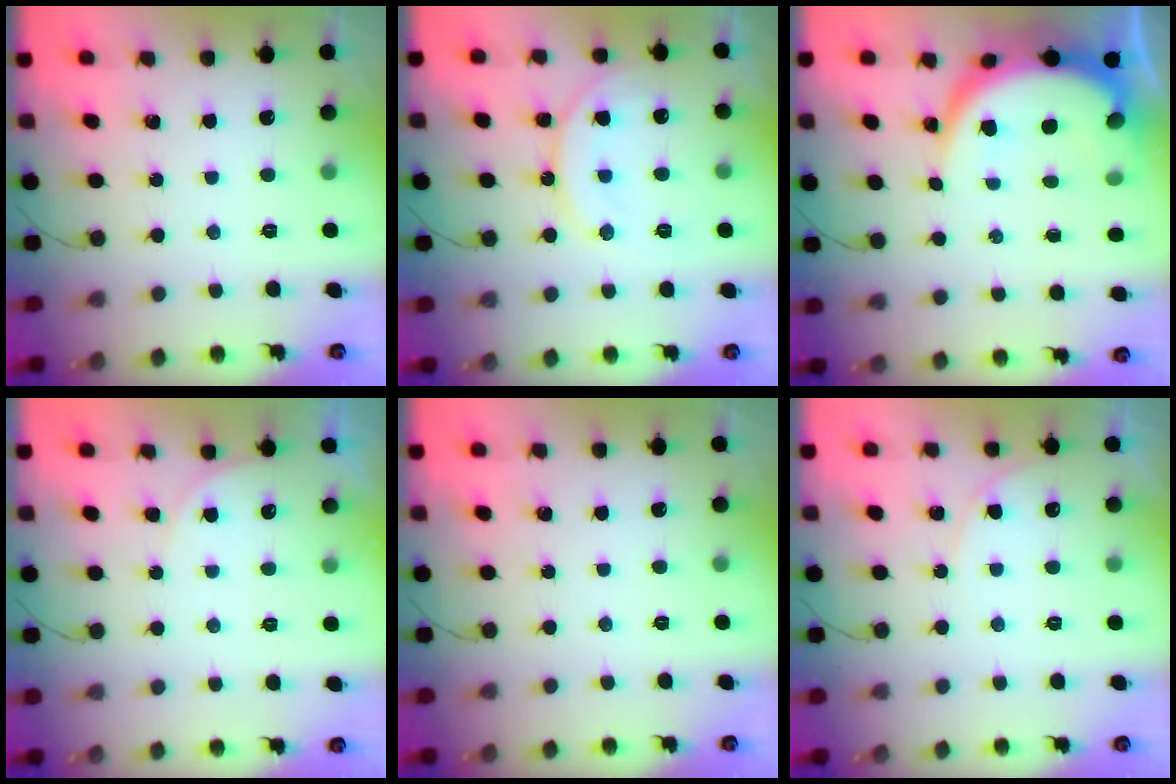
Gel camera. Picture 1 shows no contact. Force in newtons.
{"total": 13.8, "press": 13.7, "slide": 1.6}
{"total": 9.6, "press": 9.6, "slide": 1.0}
{"total": 4.4, "press": 4.4, "slide": 0.2}
{"total": 0.0}
{"total": 4.0, "press": 3.9, "slide": 0.3}